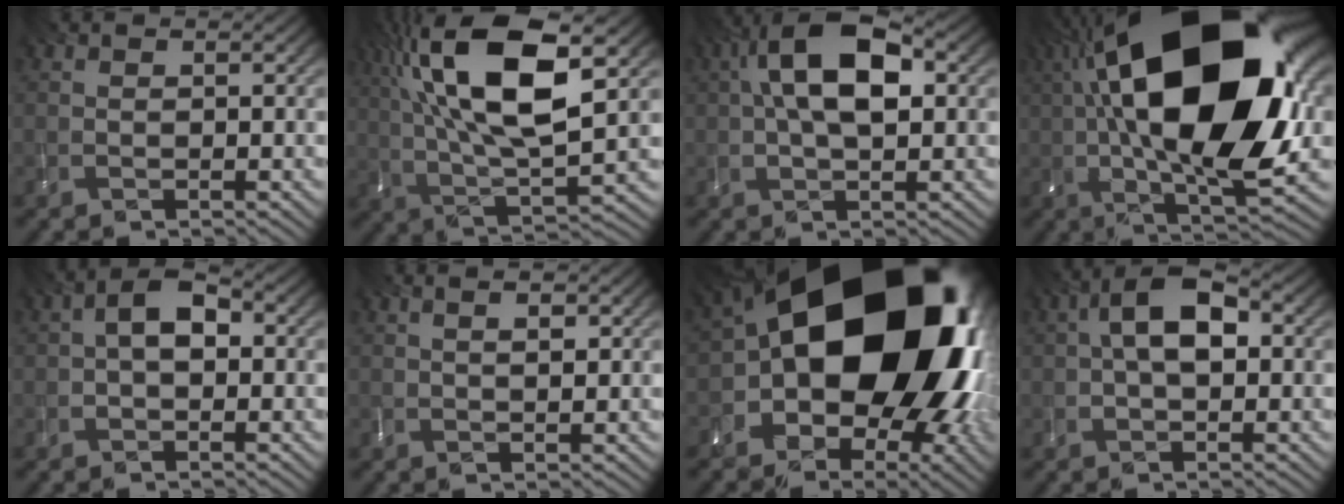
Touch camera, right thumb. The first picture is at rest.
{"total": 16.5, "force": [5.7, 5.7, 14.4], "torque": [-0.304, 0.031, 0.099]}
{"total": 10.1, "force": [1.6, 4.6, 8.8], "torque": [-0.164, 0.022, 0.017]}
{"total": 21.8, "force": [3.6, 10.0, 19.0], "torque": [-0.352, 0.033, 0.049]}
{"total": 3.7, "force": [-0.5, 2.2, 3.0], "torque": [-0.049, 0.009, -0.015]}
{"total": 2.0, "force": [0.7, 0.2, 1.8], "torque": [-0.020, -0.003, 0.011]}
{"total": 21.1, "force": [-0.1, 15.0, 14.9], "torque": [-0.260, -0.057, 0.021]}
{"total": 6.5, "force": [0.5, 3.4, 5.5], "torque": [-0.096, 0.014, 0.001]}